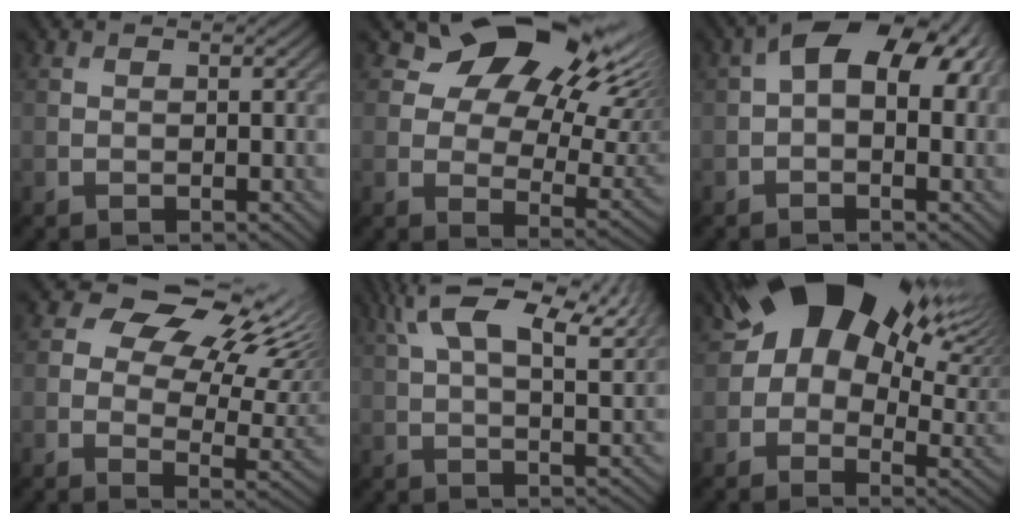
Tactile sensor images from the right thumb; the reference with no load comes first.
{"total": 15.3, "force": [9.3, 8.4, 8.7], "torque": [-0.135, -0.003, 0.161]}
{"total": 9.4, "force": [1.7, 5.4, 7.5], "torque": [-0.131, 0.014, 0.022]}
{"total": 12.6, "force": [6.3, 7.3, 8.1], "torque": [-0.136, 0.006, 0.108]}
{"total": 13.8, "force": [7.8, 5.2, 10.2], "torque": [-0.191, 0.020, 0.123]}
{"total": 18.9, "force": [8.7, 10.8, 12.9], "torque": [-0.203, 0.036, 0.138]}